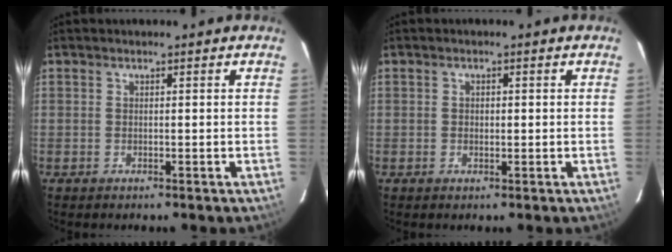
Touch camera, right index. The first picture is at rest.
{"total": 1.1, "force": [0.0, 0.9, 0.6], "torque": [-0.011, 0.002, -0.001]}